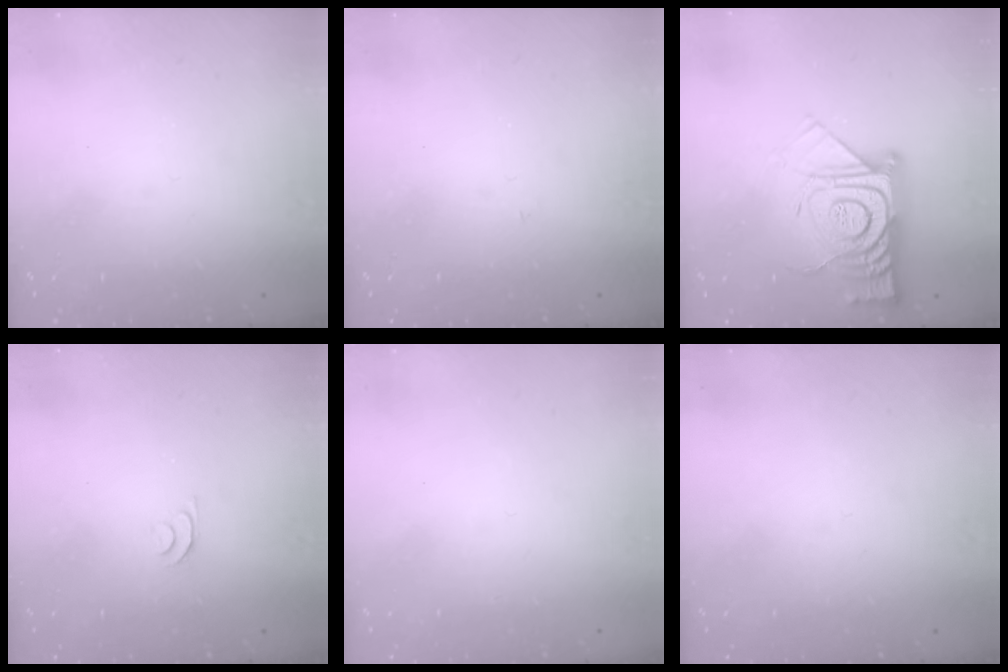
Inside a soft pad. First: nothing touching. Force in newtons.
{"total": 2.7, "press": 2.7, "slide": 0.3}
{"total": 16.7, "press": 16.6, "slide": 1.8}
{"total": 4.8, "press": 4.7, "slide": 0.6}
{"total": 1.5, "press": 1.5, "slide": 0.1}
{"total": 0.0}